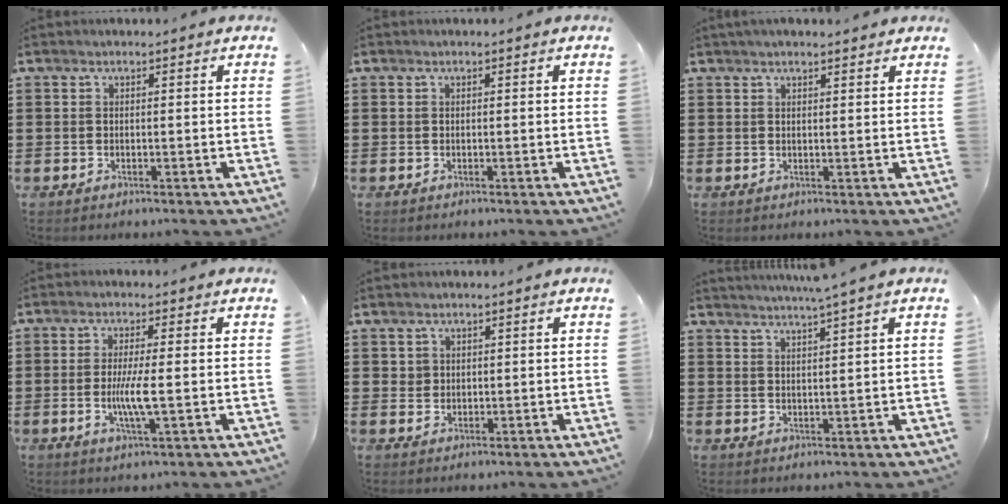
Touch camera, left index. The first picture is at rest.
{"total": 0.0}
{"total": 1.7, "force": [1.5, 0.3, 0.7], "torque": [-0.015, 0.003, 0.028]}
{"total": 5.1, "force": [-0.6, 0.3, 5.0], "torque": [-0.096, -0.005, -0.015]}
{"total": 1.5, "force": [1.0, 1.1, 0.1], "torque": [-0.004, 0.003, 0.021]}
{"total": 2.8, "force": [2.4, -1.1, 0.8], "torque": [-0.019, -0.012, 0.042]}